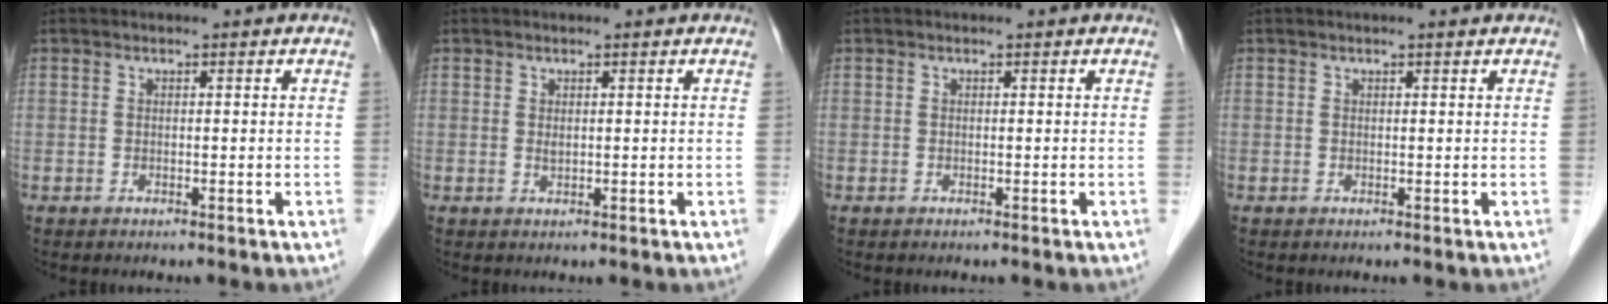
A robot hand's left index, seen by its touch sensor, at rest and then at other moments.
{"total": 0.7, "force": [0.1, 0.2, 0.7], "torque": [-0.016, -0.005, 0.005]}
{"total": 0.0}
{"total": 0.7, "force": [0.5, -0.1, 0.4], "torque": [-0.012, 0.000, 0.011]}